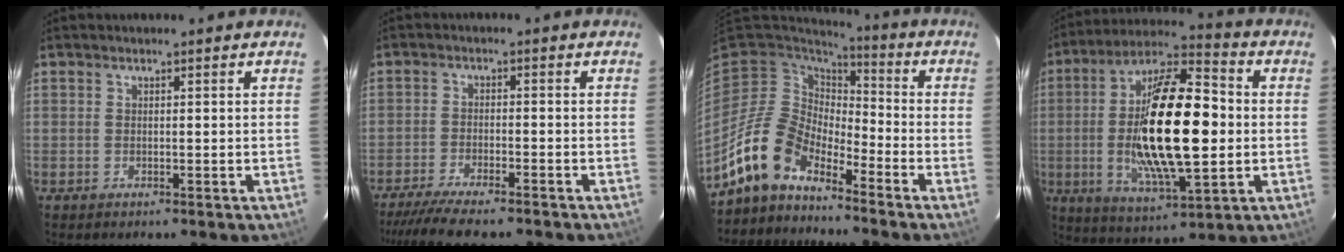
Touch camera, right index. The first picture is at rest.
{"total": 10.9, "force": [-9.5, 1.5, 5.2], "torque": [-0.120, -0.026, -0.157]}
{"total": 11.6, "force": [-9.3, 5.1, 4.8], "torque": [-0.096, 0.011, -0.186]}
{"total": 22.8, "force": [-0.9, 7.3, 21.5], "torque": [-0.408, -0.001, -0.019]}